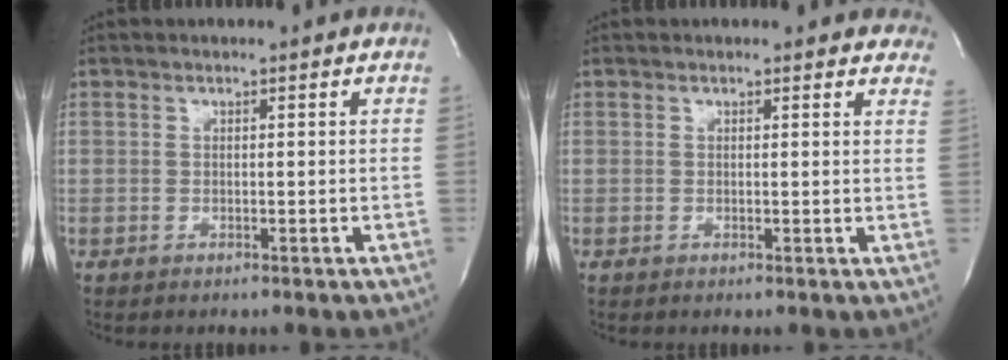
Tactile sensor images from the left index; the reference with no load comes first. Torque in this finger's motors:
{"motor_torque": [0.28, -0.19, 0.05, -0.04]}